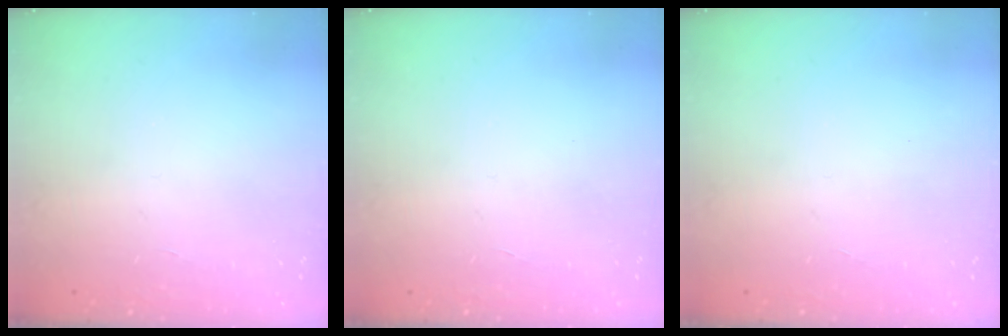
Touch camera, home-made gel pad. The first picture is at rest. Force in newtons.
{"total": 0.0}
{"total": 0.0}